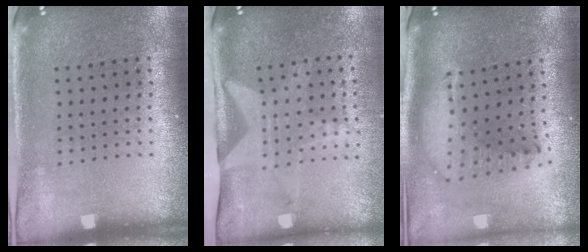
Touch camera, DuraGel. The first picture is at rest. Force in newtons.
{"total": 2.1, "press": 1.5, "slide": 1.5}
{"total": 1.8, "press": 1.5, "slide": 1.0}